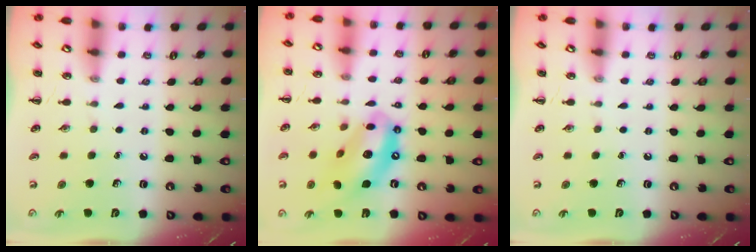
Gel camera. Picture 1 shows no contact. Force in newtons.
{"total": 13.7, "press": 13.3, "slide": 3.5}
{"total": 0.0}